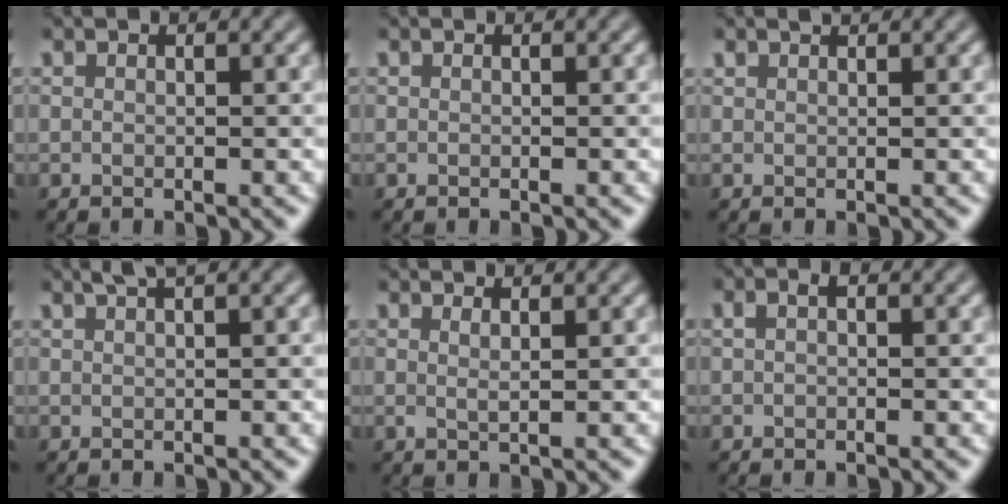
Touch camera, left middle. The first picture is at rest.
{"total": 0.0}
{"total": 0.7, "force": [0.7, 0.1, 0.2], "torque": [-0.002, 0.001, 0.012]}
{"total": 1.8, "force": [1.2, 0.3, 1.3], "torque": [-0.015, 0.004, 0.015]}
{"total": 1.0, "force": [0.5, 0.3, 0.8], "torque": [-0.009, -0.001, 0.006]}
{"total": 1.0, "force": [0.2, 0.5, 0.8], "torque": [-0.018, 0.005, 0.002]}